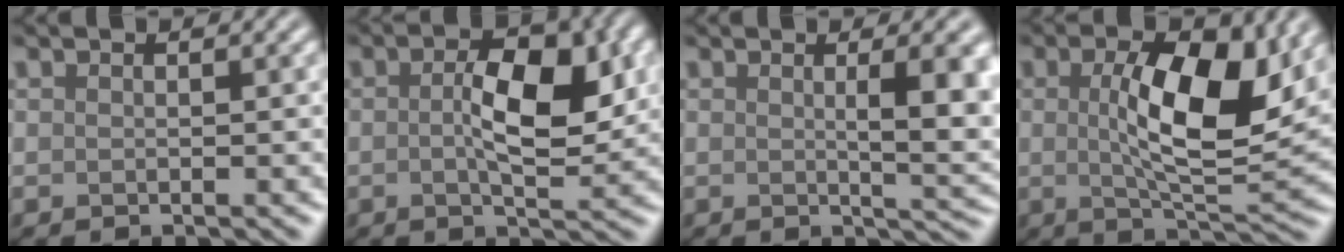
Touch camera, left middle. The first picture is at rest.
{"total": 5.9, "force": [0.4, 2.4, 5.4], "torque": [-0.087, 0.002, 0.005]}
{"total": 5.6, "force": [0.7, 1.4, 5.4], "torque": [-0.063, 0.000, 0.012]}
{"total": 9.4, "force": [1.5, 3.3, 8.6], "torque": [-0.138, -0.003, 0.028]}